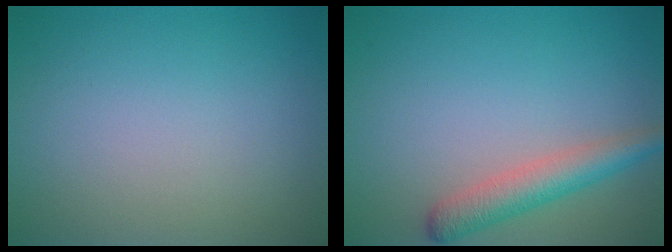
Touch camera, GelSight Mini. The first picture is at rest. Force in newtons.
{"total": 3.5, "press": 3.5, "slide": 0.2}